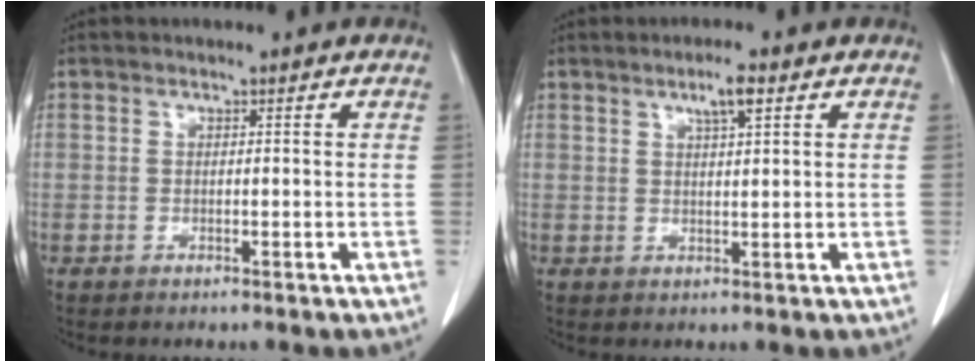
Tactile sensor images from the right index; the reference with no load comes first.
{"total": 3.3, "force": [1.8, 0.3, 2.7], "torque": [-0.049, 0.001, 0.032]}